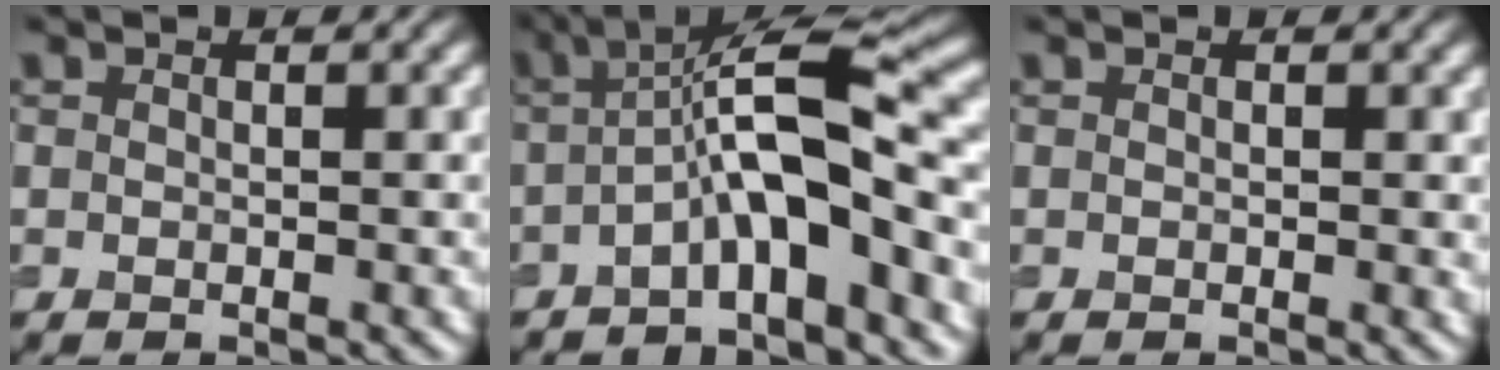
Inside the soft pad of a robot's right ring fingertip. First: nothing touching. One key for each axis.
{"total": 7.9, "fx": -1.5, "fy": 1.9, "fz": 7.6, "tx": -0.122, "ty": 0.024, "tz": -0.038}
{"total": 0.7, "fx": 0.2, "fy": 0.2, "fz": 0.6, "tx": -0.007, "ty": 0.002, "tz": 0.004}